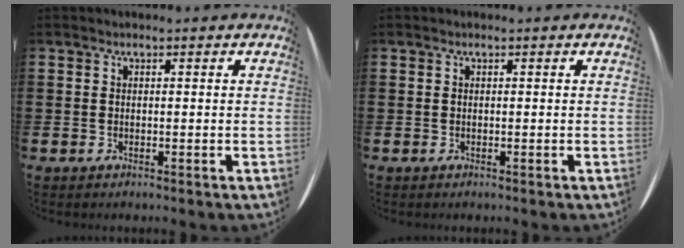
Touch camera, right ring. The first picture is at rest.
{"total": 0.0}